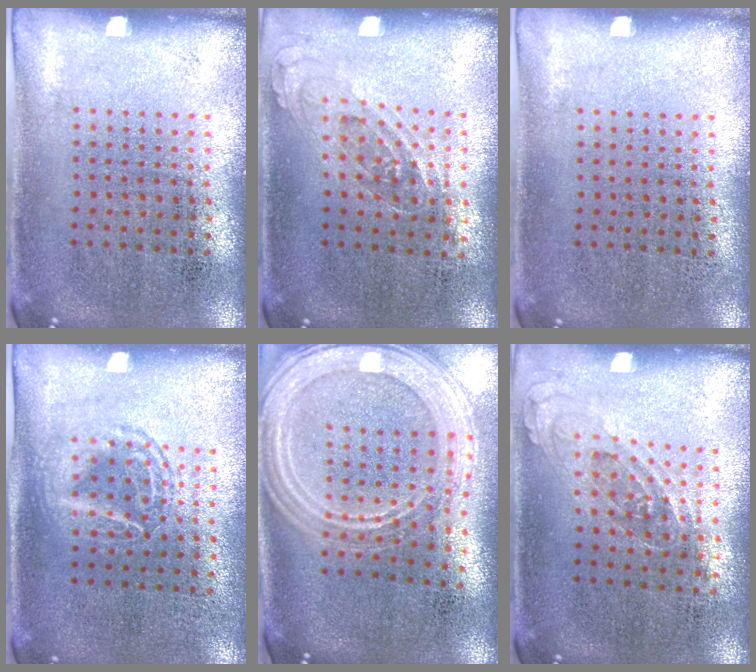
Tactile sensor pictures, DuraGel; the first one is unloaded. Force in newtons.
{"total": 0.6, "press": 0.6, "slide": 0.3}
{"total": 0.0}
{"total": 1.3, "press": 1.2, "slide": 0.5}
{"total": 2.4, "press": 2.0, "slide": 1.3}
{"total": 0.6, "press": 0.6, "slide": 0.3}